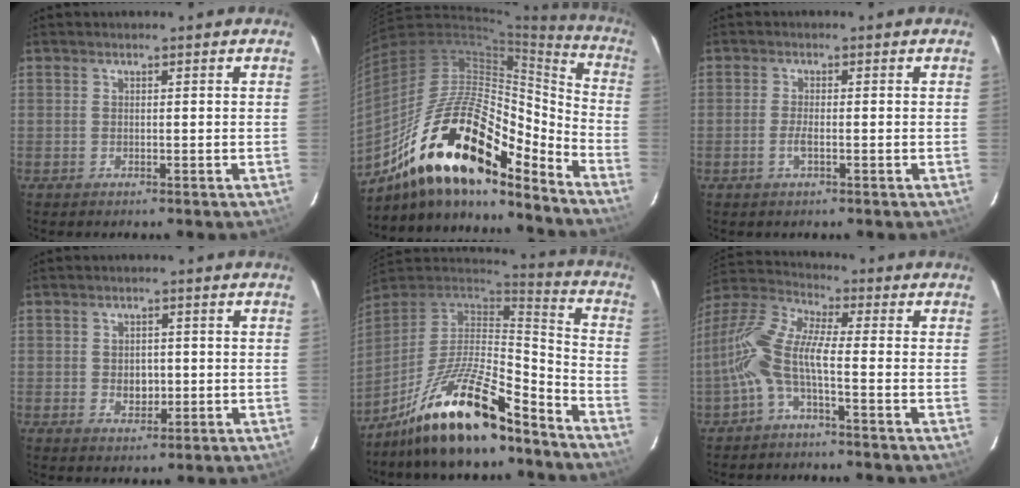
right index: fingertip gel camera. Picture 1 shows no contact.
{"total": 24.7, "force": [-15.6, 8.4, 17.1], "torque": [-0.296, -0.013, -0.277]}
{"total": 2.3, "force": [-0.9, 0.5, 2.0], "torque": [-0.045, -0.001, -0.018]}
{"total": 3.8, "force": [-0.4, 2.9, 2.4], "torque": [-0.039, 0.000, -0.002]}
{"total": 19.7, "force": [-14.0, 5.0, 12.9], "torque": [-0.254, -0.009, -0.252]}
{"total": 10.0, "force": [-2.8, 2.3, 9.4], "torque": [-0.207, 0.011, -0.061]}